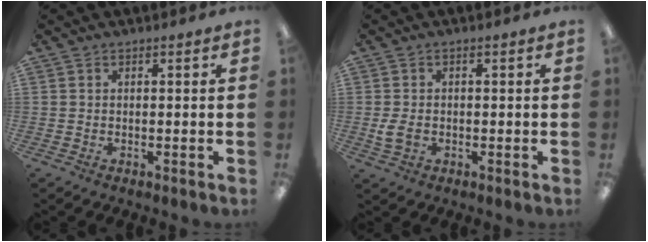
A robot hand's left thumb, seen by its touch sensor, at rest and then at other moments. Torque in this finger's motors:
{"motor_torque": [0.26, 0.72, 0.28, -0.40, 0.00]}